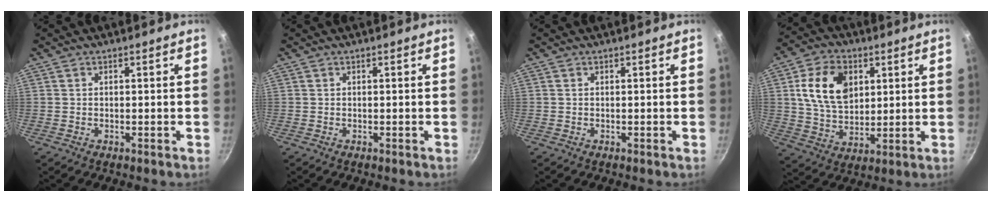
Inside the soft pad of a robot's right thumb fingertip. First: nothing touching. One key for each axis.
{"total": 0.0}
{"total": 0.0}
{"total": 14.0, "fx": 4.0, "fy": 9.7, "fz": 9.3, "tx": -0.142, "ty": -0.009, "tz": 0.072}